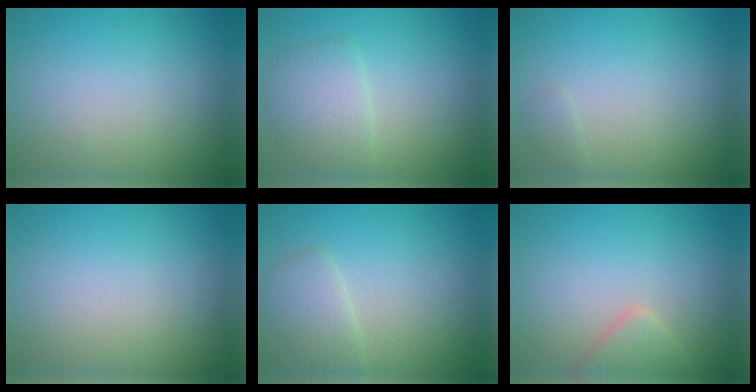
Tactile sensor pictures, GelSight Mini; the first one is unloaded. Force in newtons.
{"total": 3.2, "press": 3.2, "slide": 0.2}
{"total": 0.6, "press": 0.6, "slide": 0.0}
{"total": 0.0}
{"total": 2.7, "press": 2.7, "slide": 0.1}
{"total": 2.0, "press": 2.0, "slide": 0.1}